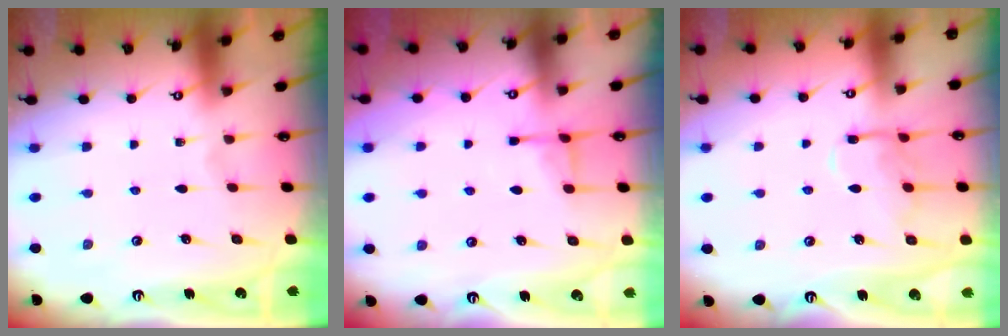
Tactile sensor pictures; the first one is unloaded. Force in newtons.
{"total": 4.4, "press": 4.4, "slide": 0.7}
{"total": 12.4, "press": 12.4, "slide": 0.8}